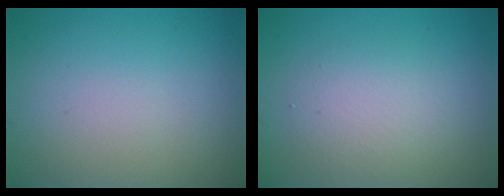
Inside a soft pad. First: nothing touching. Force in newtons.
{"total": 2.9, "press": 2.9, "slide": 0.4}